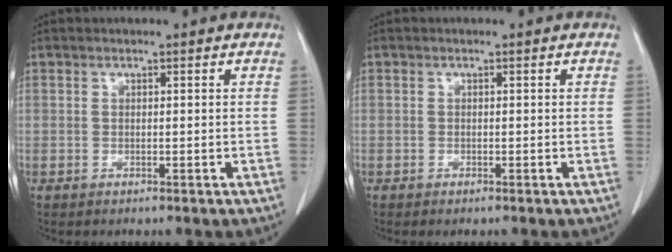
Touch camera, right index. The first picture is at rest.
{"total": 0.0}